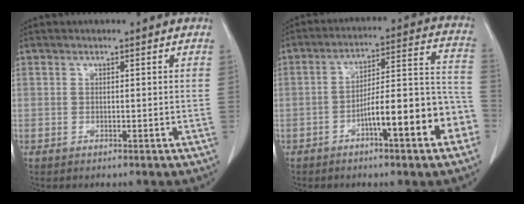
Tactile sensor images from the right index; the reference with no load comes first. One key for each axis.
{"total": 13.7, "fx": -5.9, "fy": 2.2, "fz": 12.2, "tx": -0.165, "ty": 0.035, "tz": -0.087}